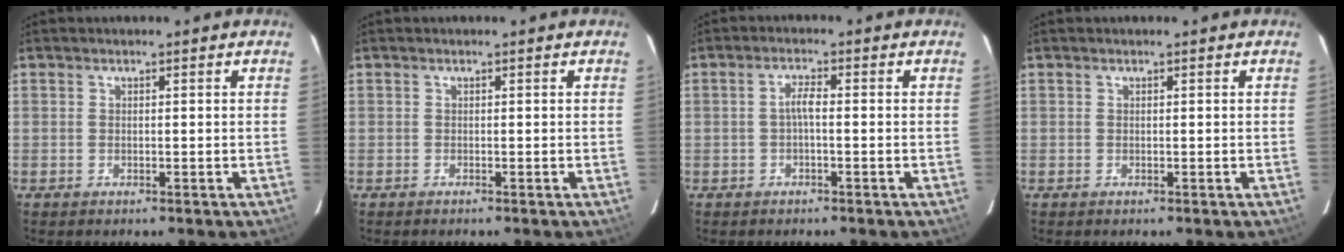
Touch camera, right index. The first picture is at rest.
{"total": 0.0}
{"total": 2.1, "force": [-0.6, 0.3, 2.0], "torque": [-0.040, 0.007, -0.011]}
{"total": 0.0}